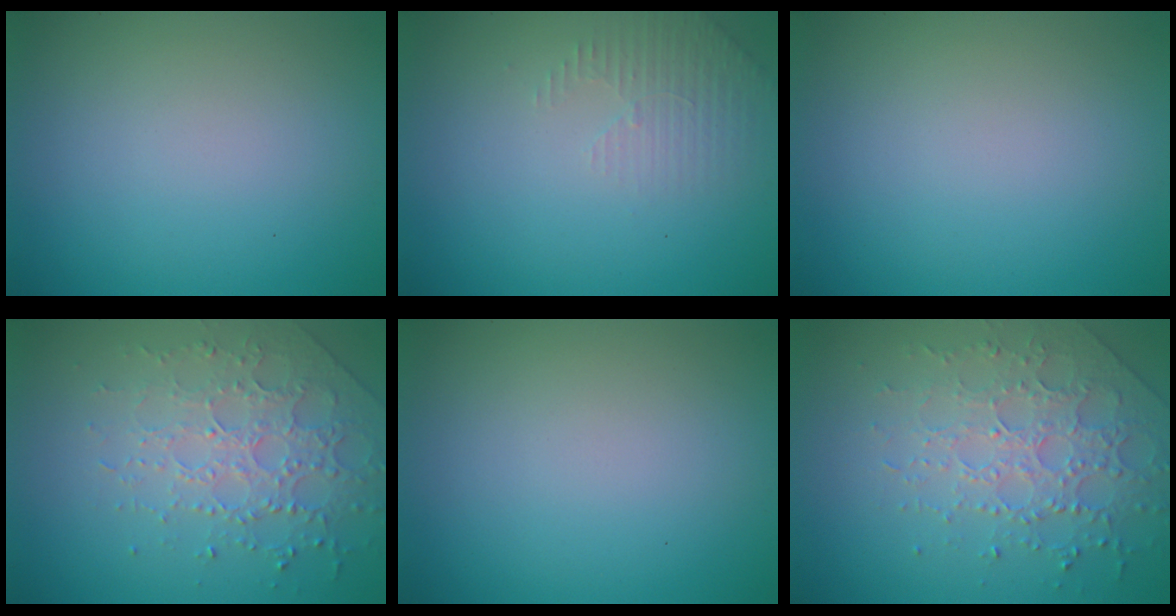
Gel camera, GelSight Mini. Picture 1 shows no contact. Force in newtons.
{"total": 1.9, "press": 1.8, "slide": 0.6}
{"total": 0.0}
{"total": 3.0, "press": 2.8, "slide": 1.1}
{"total": 0.0}
{"total": 3.8, "press": 3.6, "slide": 1.1}